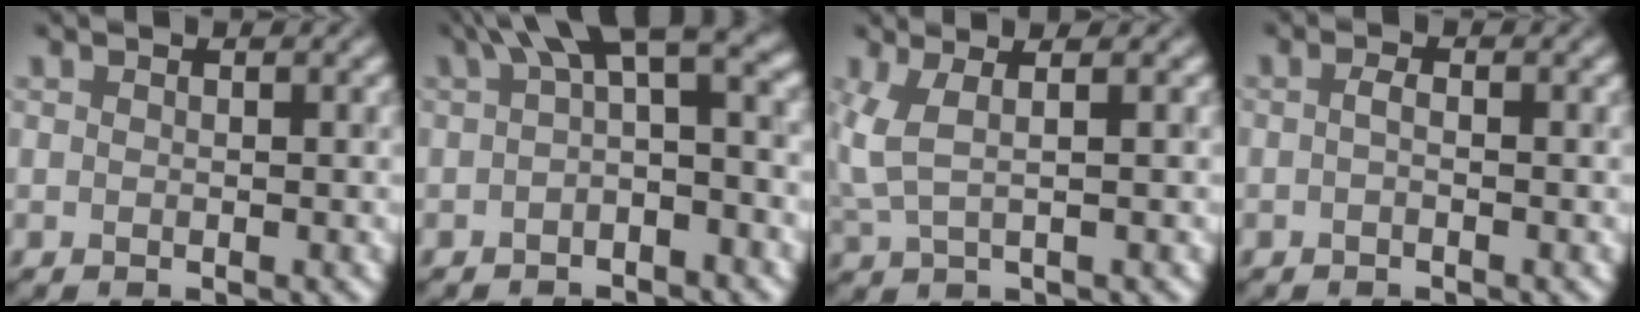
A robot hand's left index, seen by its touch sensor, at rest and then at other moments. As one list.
[{"total": 5.5, "force": [1.5, 1.7, 5.0], "torque": [-0.058, 0.023, 0.012]}, {"total": 2.3, "force": [0.7, 0.6, 2.1], "torque": [-0.053, 0.003, 0.017]}, {"total": 0.7, "force": [-0.2, 0.1, 0.6], "torque": [-0.013, 0.003, -0.003]}]